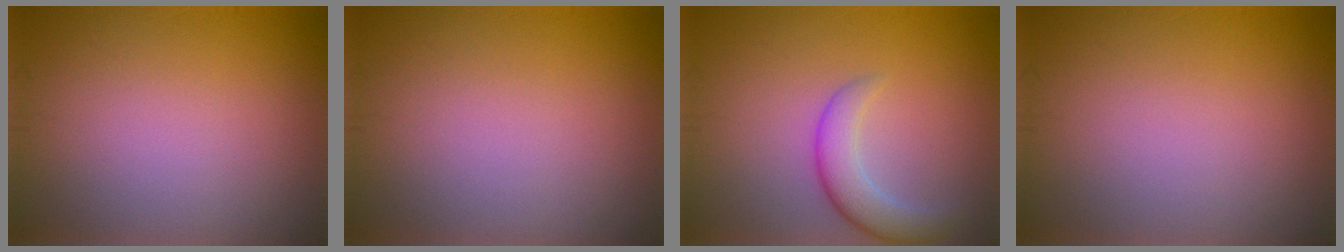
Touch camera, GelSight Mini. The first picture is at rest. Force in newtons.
{"total": 0.0}
{"total": 3.7, "press": 3.6, "slide": 0.3}
{"total": 0.0}